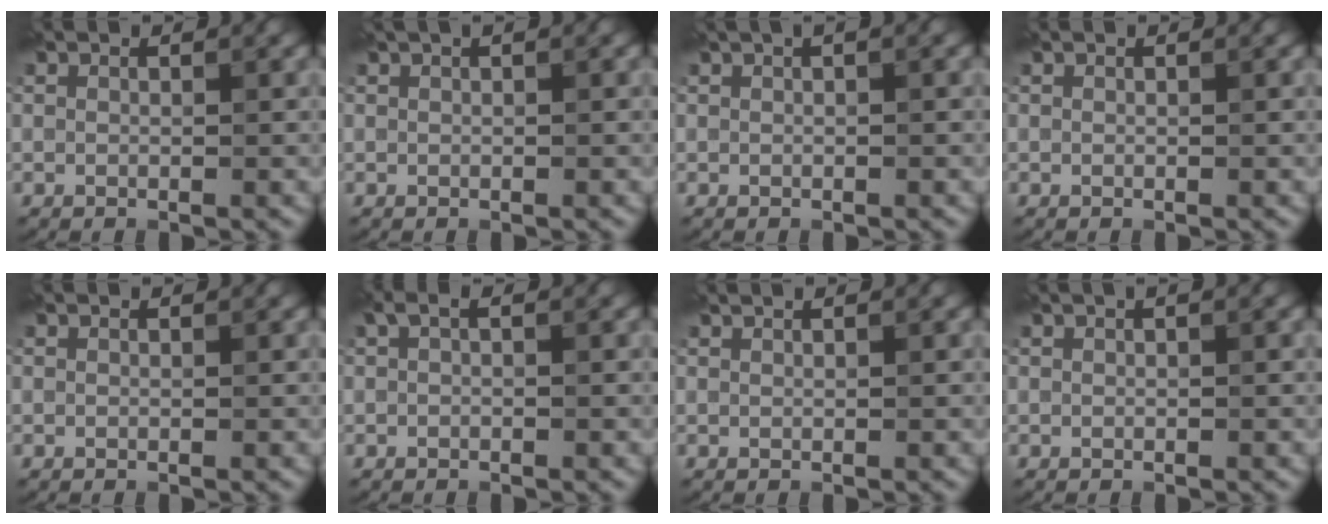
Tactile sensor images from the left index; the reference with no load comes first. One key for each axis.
{"total": 0.9, "fx": 0.5, "fy": 0.2, "fz": 0.7, "tx": -0.011, "ty": 0.005, "tz": 0.008}
{"total": 1.2, "fx": 0.6, "fy": 0.2, "fz": 1.0, "tx": -0.018, "ty": 0.003, "tz": 0.008}
{"total": 0.0}
{"total": 0.0}
{"total": 1.1, "fx": 0.2, "fy": 0.3, "fz": 1.0, "tx": -0.022, "ty": 0.005, "tz": 0.002}
{"total": 0.6, "fx": 0.5, "fy": 0.1, "fz": 0.3, "tx": -0.005, "ty": -0.003, "tz": 0.005}
{"total": 0.7, "fx": 0.3, "fy": 0.1, "fz": 0.6, "tx": -0.008, "ty": 0.005, "tz": 0.005}